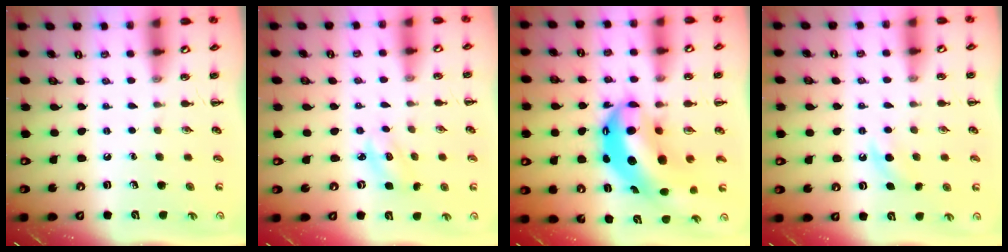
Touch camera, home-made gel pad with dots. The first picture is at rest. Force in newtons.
{"total": 2.8, "press": 2.7, "slide": 0.7}
{"total": 13.6, "press": 13.3, "slide": 2.8}
{"total": 6.1, "press": 5.8, "slide": 1.8}